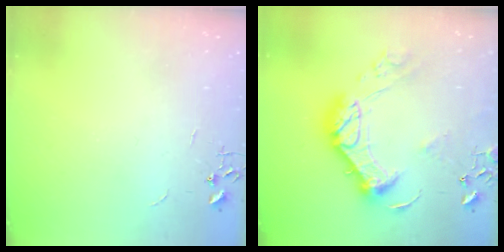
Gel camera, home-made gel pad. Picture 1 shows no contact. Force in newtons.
{"total": 17.9, "press": 17.8, "slide": 1.7}